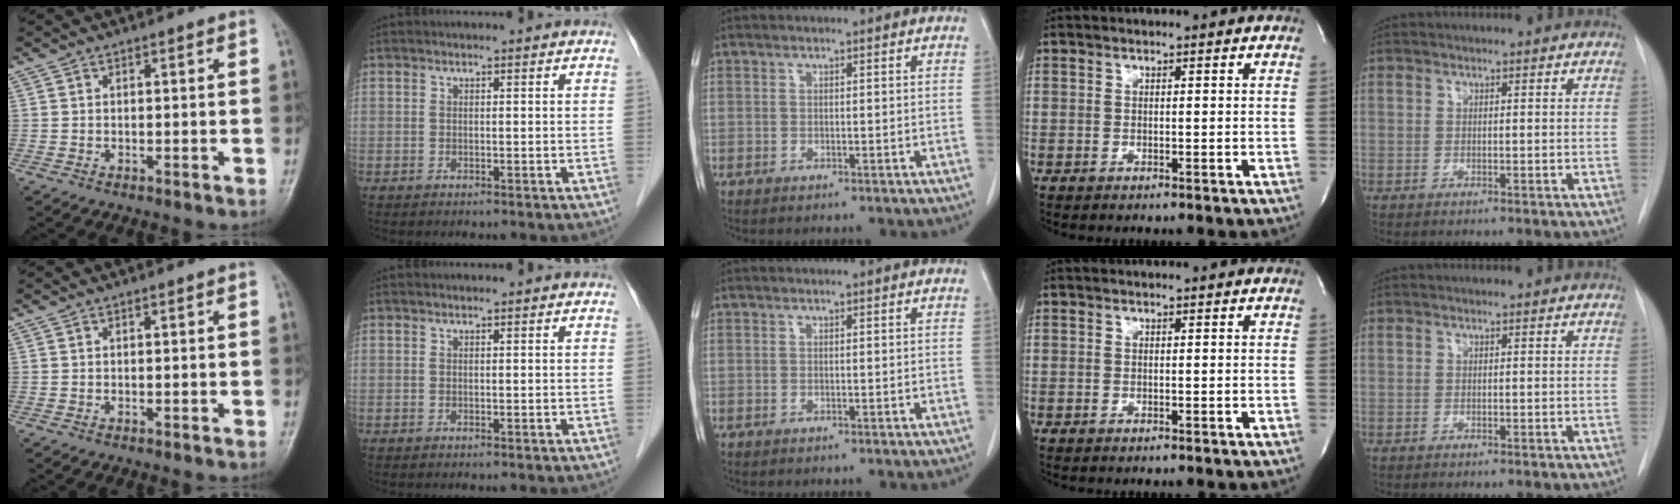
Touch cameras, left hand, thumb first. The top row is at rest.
{}